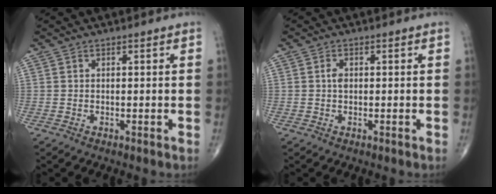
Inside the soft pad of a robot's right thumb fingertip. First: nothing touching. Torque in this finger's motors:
{"motor_torque": [0.47, 0.34, 0.33, -0.07, 0.02]}